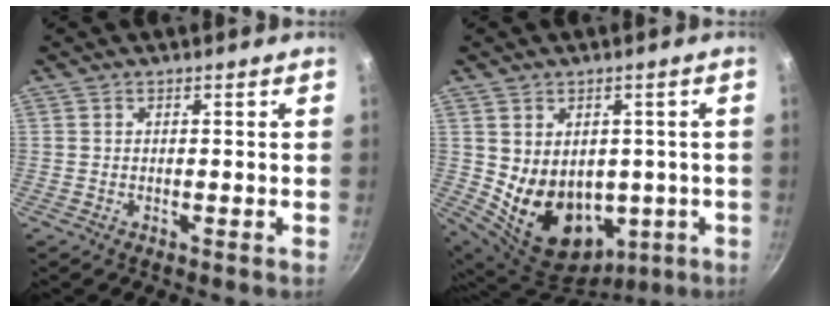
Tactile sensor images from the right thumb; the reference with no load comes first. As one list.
[{"total": 15.1, "force": [-0.6, 11.6, 9.5], "torque": [-0.132, -0.017, 0.029]}]